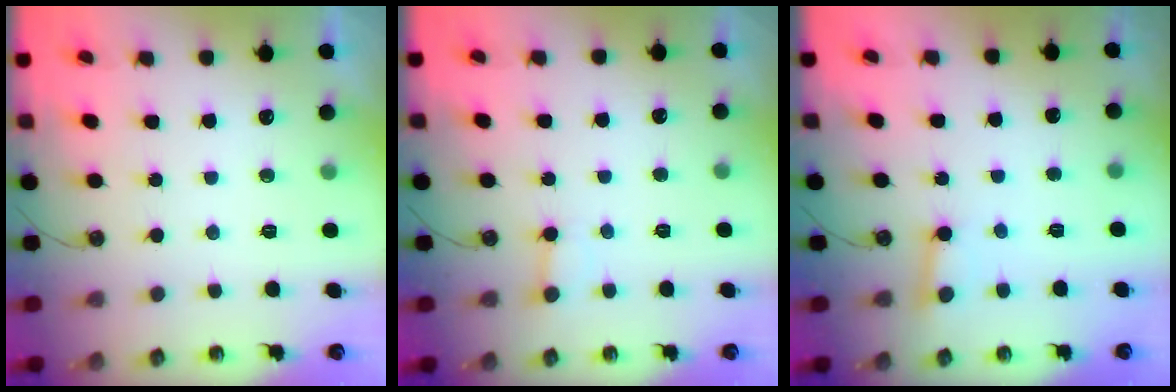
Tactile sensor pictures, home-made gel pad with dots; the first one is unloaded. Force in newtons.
{"total": 2.6, "press": 2.6, "slide": 0.2}
{"total": 2.5, "press": 2.5, "slide": 0.4}